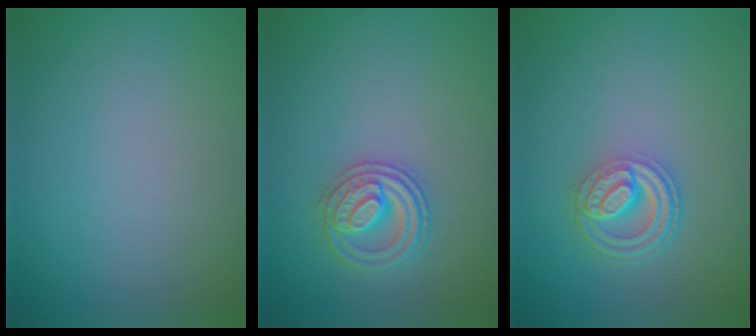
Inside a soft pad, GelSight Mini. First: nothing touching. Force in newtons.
{"total": 3.1, "press": 3.0, "slide": 0.6}
{"total": 4.3, "press": 3.3, "slide": 2.8}